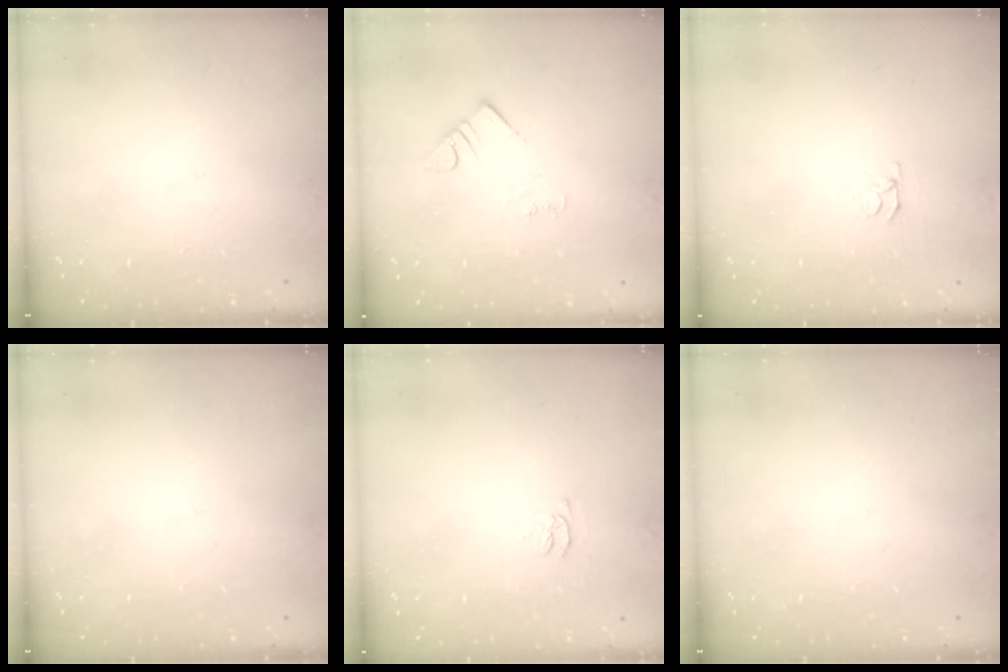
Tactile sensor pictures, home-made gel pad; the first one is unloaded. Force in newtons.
{"total": 4.0, "press": 3.9, "slide": 0.6}
{"total": 3.0, "press": 3.0, "slide": 0.3}
{"total": 0.0}
{"total": 2.8, "press": 2.8, "slide": 0.4}
{"total": 0.0}